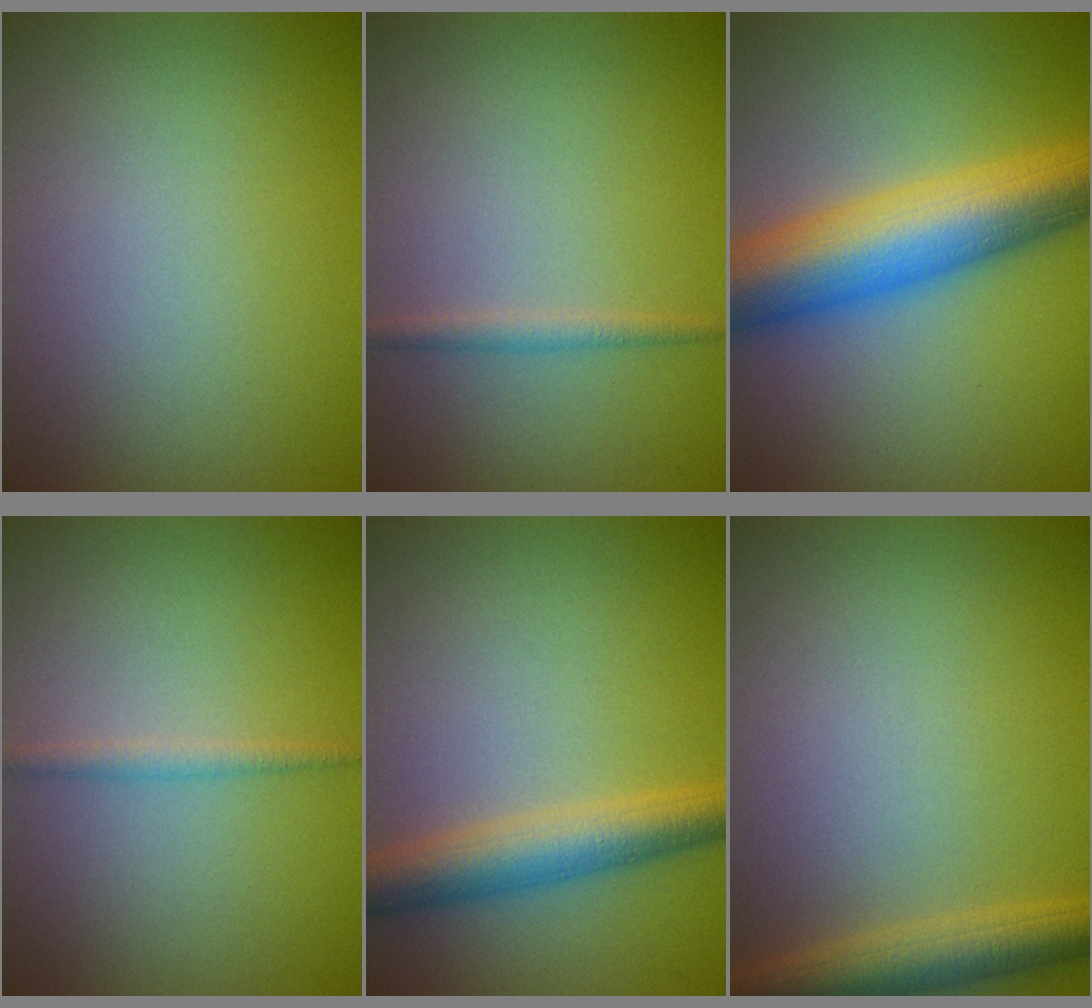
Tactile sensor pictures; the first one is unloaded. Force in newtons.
{"total": 1.1, "press": 1.1, "slide": 0.1}
{"total": 10.3, "press": 10.3, "slide": 0.2}
{"total": 1.2, "press": 1.2, "slide": 0.1}
{"total": 4.4, "press": 4.4, "slide": 0.0}
{"total": 3.9, "press": 3.9, "slide": 0.1}